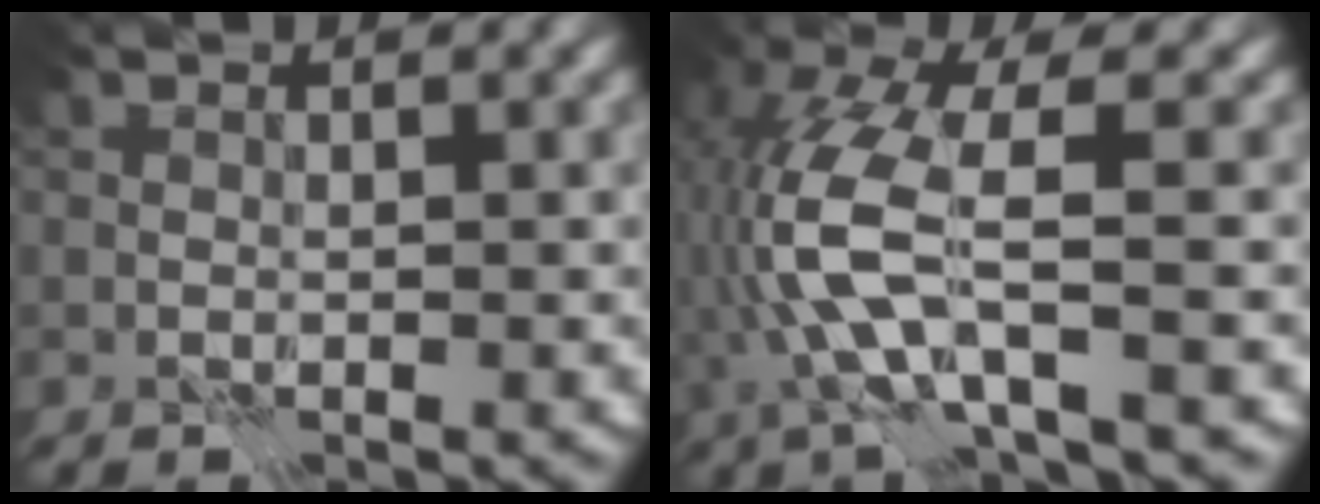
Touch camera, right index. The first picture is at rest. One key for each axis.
{"total": 7.5, "fx": -1.6, "fy": 2.2, "fz": 7.0, "tx": -0.177, "ty": 0.008, "tz": -0.041}